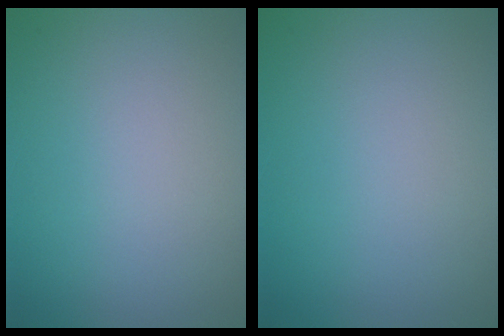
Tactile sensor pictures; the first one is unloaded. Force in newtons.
{"total": 0.0}